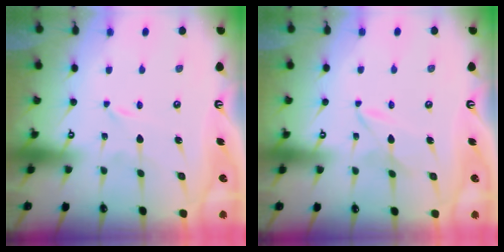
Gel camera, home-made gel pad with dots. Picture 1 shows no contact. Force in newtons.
{"total": 2.9, "press": 2.9, "slide": 0.3}